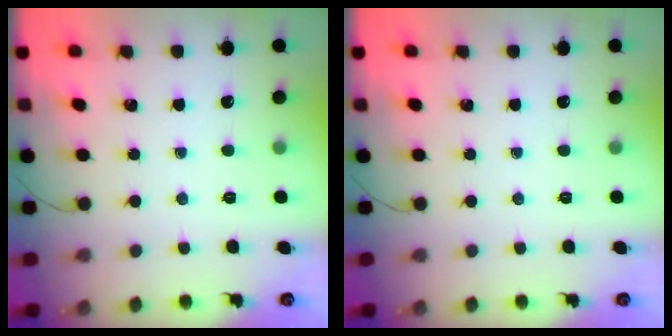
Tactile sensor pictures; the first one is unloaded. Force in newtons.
{"total": 0.0}